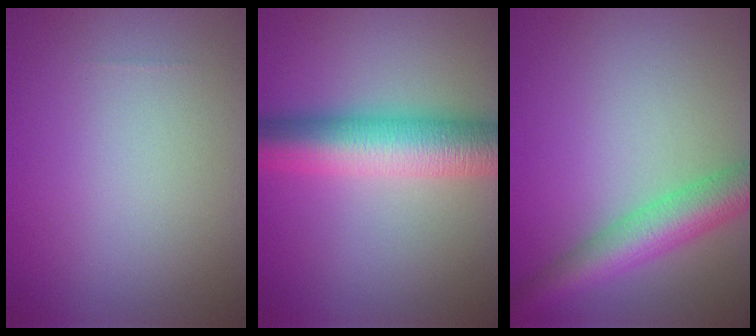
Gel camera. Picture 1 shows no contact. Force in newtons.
{"total": 8.4, "press": 8.4, "slide": 0.1}
{"total": 5.3, "press": 5.3, "slide": 0.2}